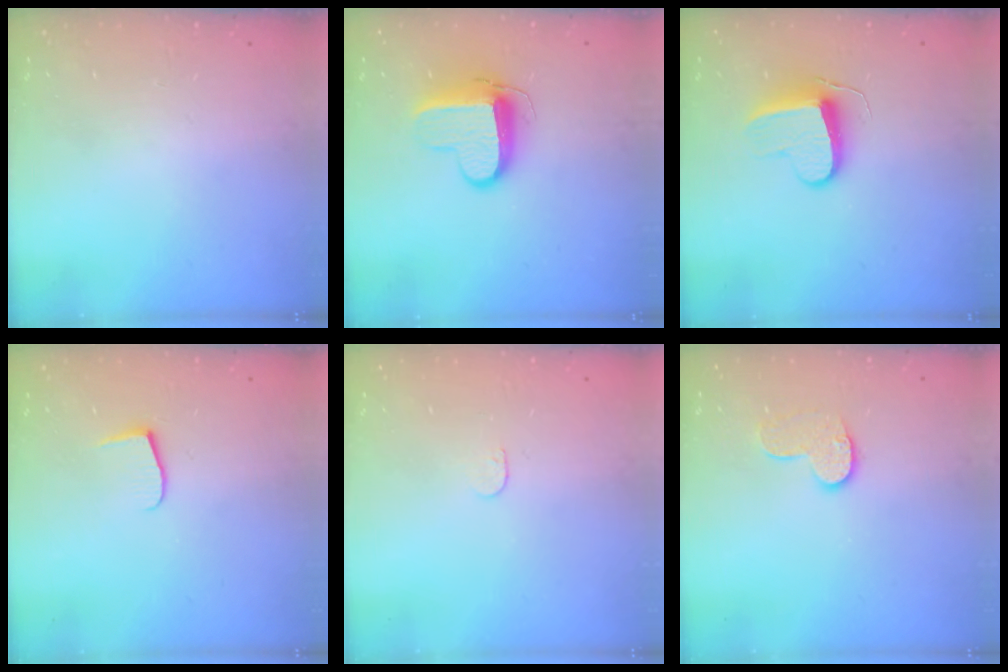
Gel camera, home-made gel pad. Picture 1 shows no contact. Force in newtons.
{"total": 10.7, "press": 10.6, "slide": 1.1}
{"total": 9.9, "press": 9.8, "slide": 0.6}
{"total": 7.0, "press": 6.9, "slide": 0.5}
{"total": 3.3, "press": 3.3, "slide": 0.3}
{"total": 9.1, "press": 9.0, "slide": 0.6}